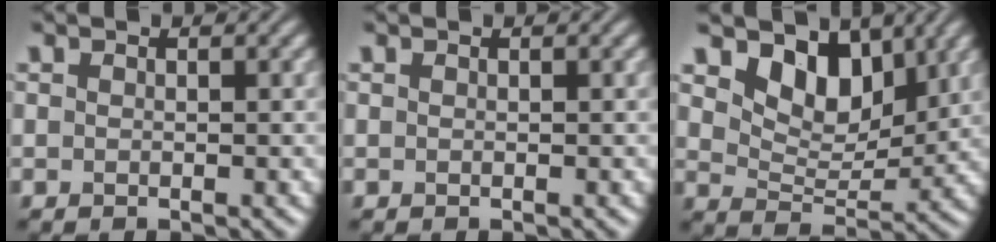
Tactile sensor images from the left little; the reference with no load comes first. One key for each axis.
{"total": 0.0}
{"total": 6.0, "fx": 3.7, "fy": 3.4, "fz": 3.3, "tx": -0.060, "ty": -0.011, "tz": 0.052}